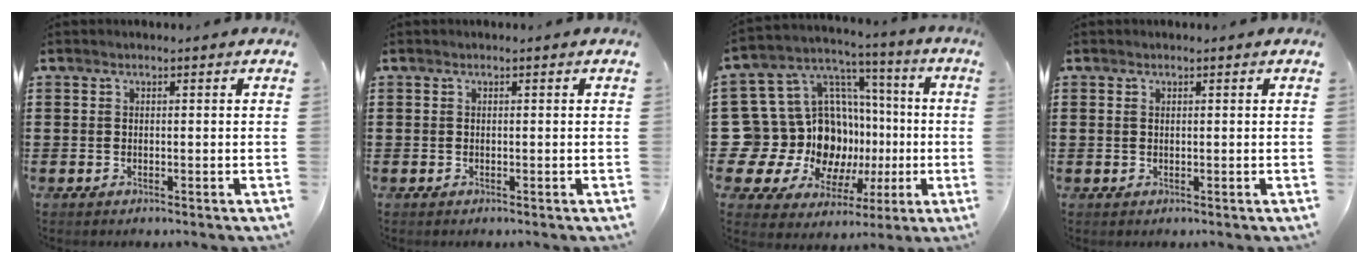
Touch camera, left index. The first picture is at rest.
{"total": 0.0}
{"total": 17.7, "force": [-2.2, 15.8, 7.7], "torque": [-0.193, -0.031, 0.006]}
{"total": 0.5, "force": [0.3, 0.2, 0.4], "torque": [-0.009, 0.001, 0.006]}